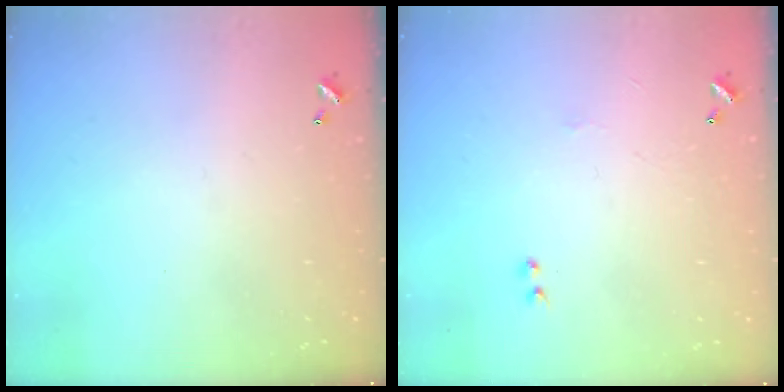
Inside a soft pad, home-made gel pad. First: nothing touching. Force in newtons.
{"total": 0.9, "press": 0.8, "slide": 0.5}